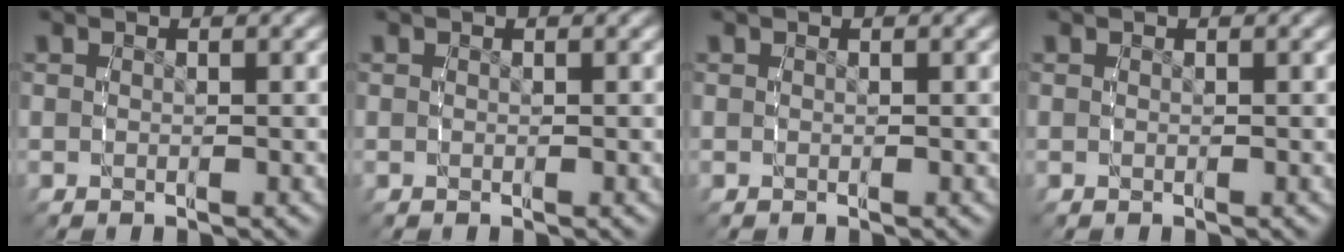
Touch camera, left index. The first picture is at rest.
{"total": 0.0}
{"total": 0.0}
{"total": 0.0}